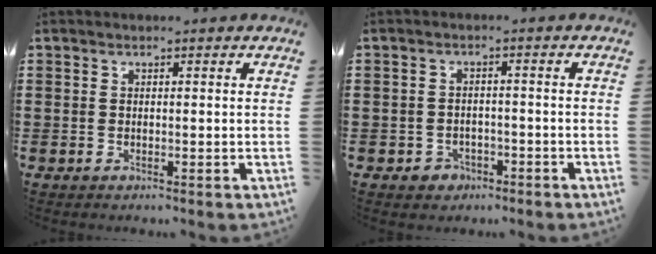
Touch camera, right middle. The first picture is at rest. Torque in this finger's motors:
{"motor_torque": [0.20, 0.28, 0.13, 0.03]}